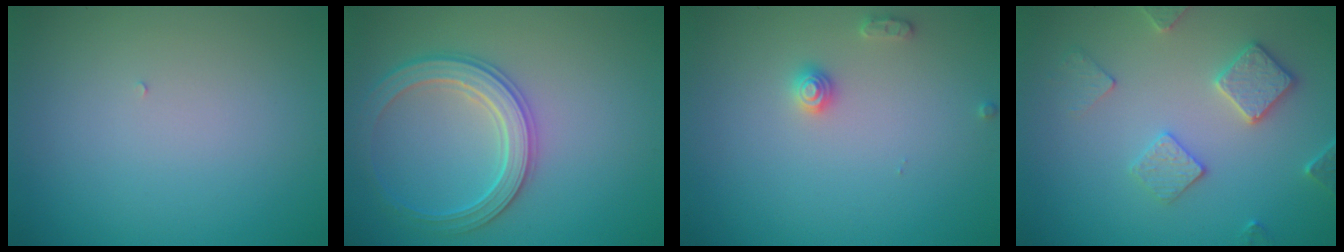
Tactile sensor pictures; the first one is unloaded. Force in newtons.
{"total": 3.7, "press": 3.6, "slide": 0.6}
{"total": 1.4, "press": 1.4, "slide": 0.1}
{"total": 3.2, "press": 3.2, "slide": 0.6}